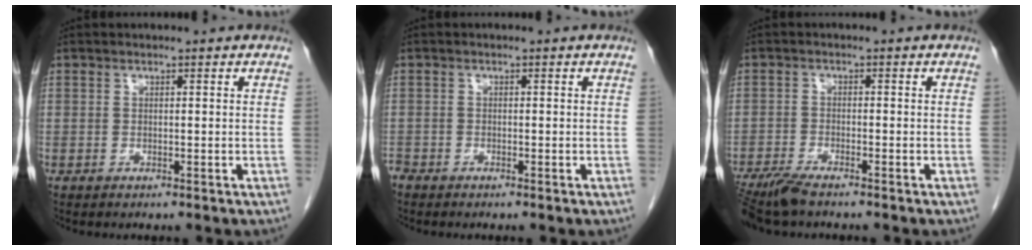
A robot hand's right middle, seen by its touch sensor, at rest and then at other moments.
{"total": 1.0, "force": [-1.0, 0.2, 0.1], "torque": [-0.004, -0.002, -0.019]}
{"total": 5.7, "force": [-4.7, 0.7, 3.1], "torque": [-0.057, -0.015, -0.086]}